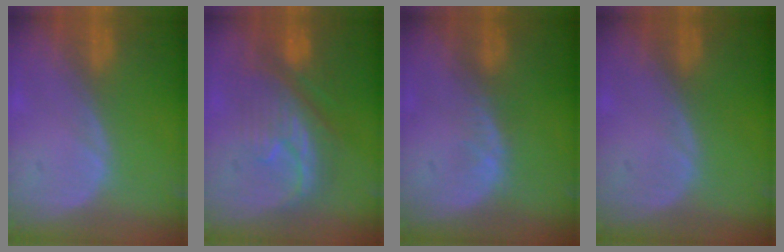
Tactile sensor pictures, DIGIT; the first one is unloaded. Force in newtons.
{"total": 7.9, "press": 7.9, "slide": 1.1}
{"total": 1.5, "press": 1.5, "slide": 0.2}
{"total": 0.0}